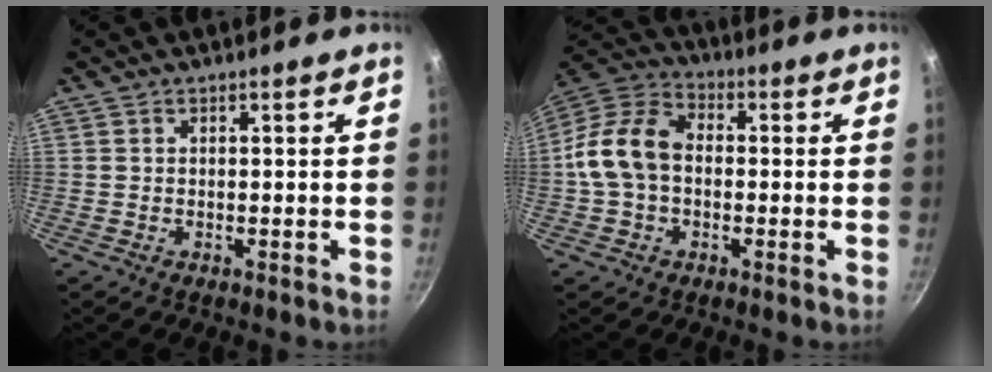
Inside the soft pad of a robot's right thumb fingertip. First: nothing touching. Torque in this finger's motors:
{"motor_torque": [-0.06, 0.28, 0.07, -0.06, 0.20]}